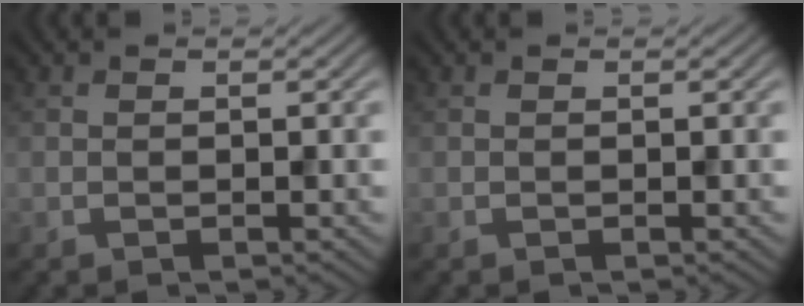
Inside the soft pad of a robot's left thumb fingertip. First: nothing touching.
{"total": 0.0}